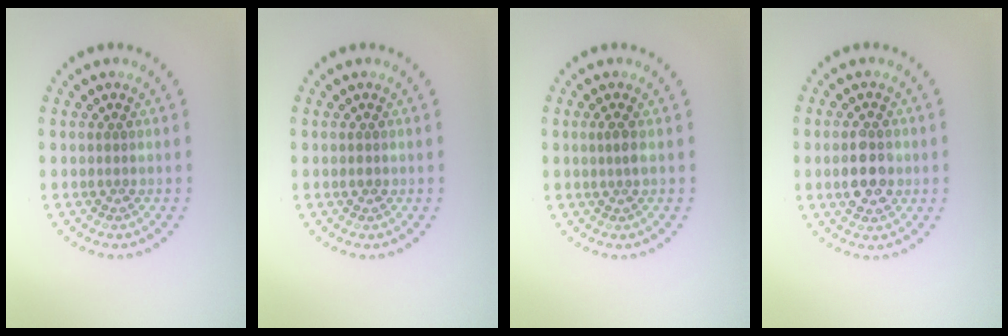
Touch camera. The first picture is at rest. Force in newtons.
{"total": 0.6, "press": 0.6, "slide": 0.2}
{"total": 1.0, "press": 0.8, "slide": 0.6}
{"total": 3.6, "press": 3.6, "slide": 0.1}